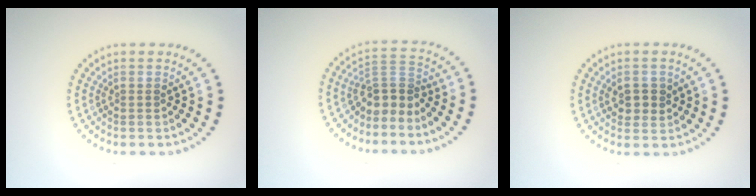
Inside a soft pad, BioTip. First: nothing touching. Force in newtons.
{"total": 3.0, "press": 2.1, "slide": 2.1}
{"total": 2.3, "press": 2.2, "slide": 0.5}